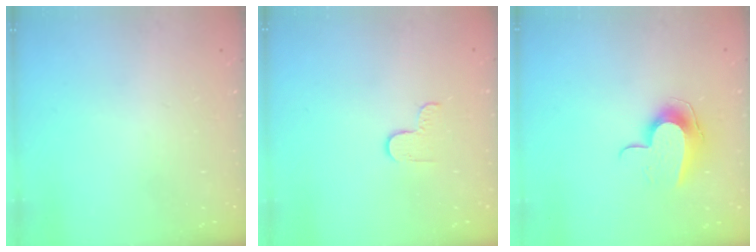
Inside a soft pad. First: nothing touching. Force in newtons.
{"total": 3.0, "press": 3.0, "slide": 0.4}
{"total": 9.9, "press": 9.9, "slide": 0.4}